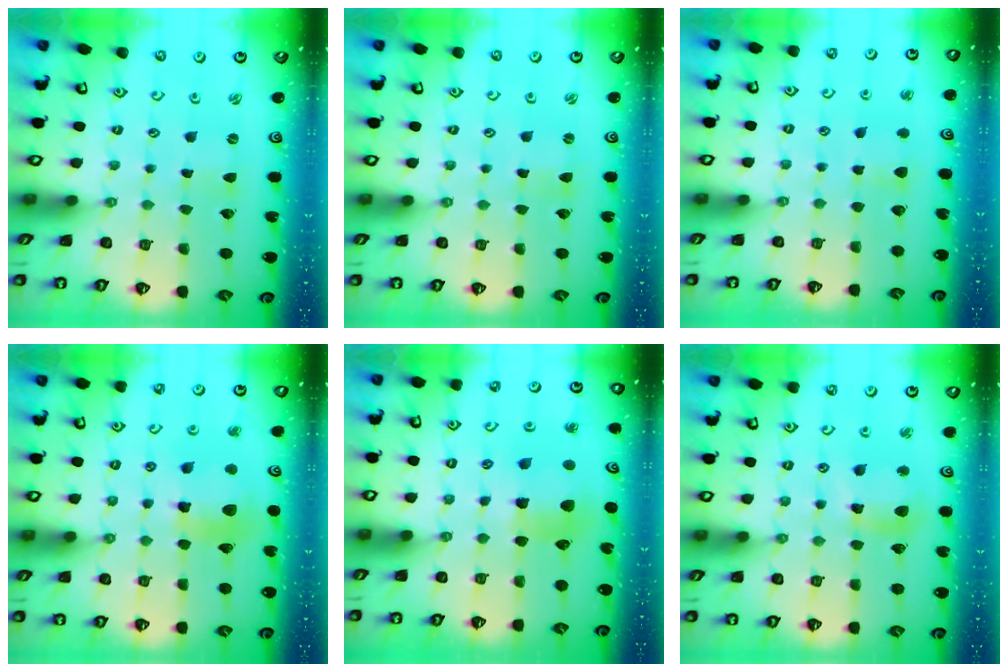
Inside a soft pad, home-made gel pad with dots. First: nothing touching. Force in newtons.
{"total": 0.0}
{"total": 4.1, "press": 4.1, "slide": 0.8}
{"total": 11.5, "press": 11.4, "slide": 1.5}
{"total": 8.4, "press": 8.4, "slide": 0.9}
{"total": 10.3, "press": 10.2, "slide": 1.3}